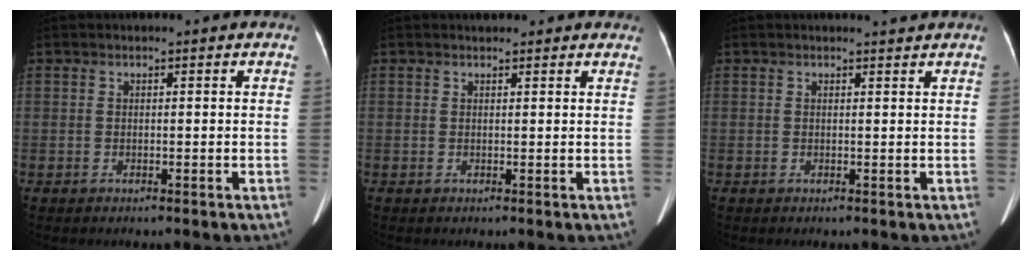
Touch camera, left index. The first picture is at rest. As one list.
[{"total": 2.6, "force": [2.2, 1.3, 0.6], "torque": [0.001, 0.021, 0.023]}, {"total": 1.3, "force": [1.2, -0.4, 0.2], "torque": [-0.010, -0.006, 0.019]}]